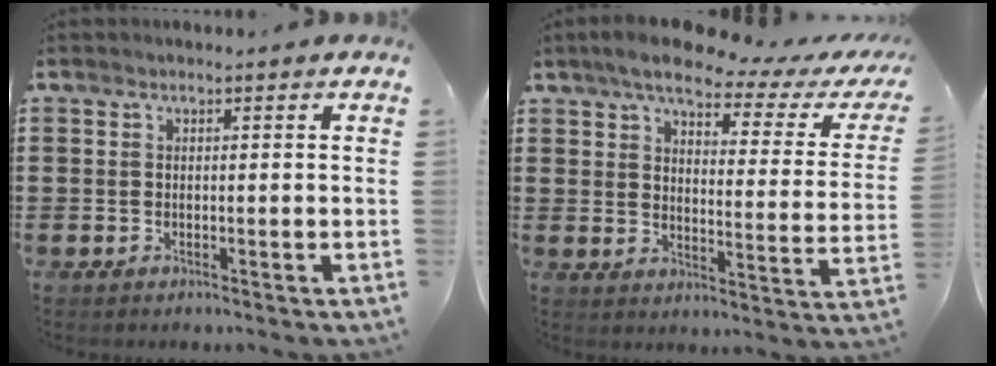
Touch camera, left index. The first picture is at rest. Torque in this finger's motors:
{"motor_torque": [2.14, 0.00, 0.77, 0.12]}